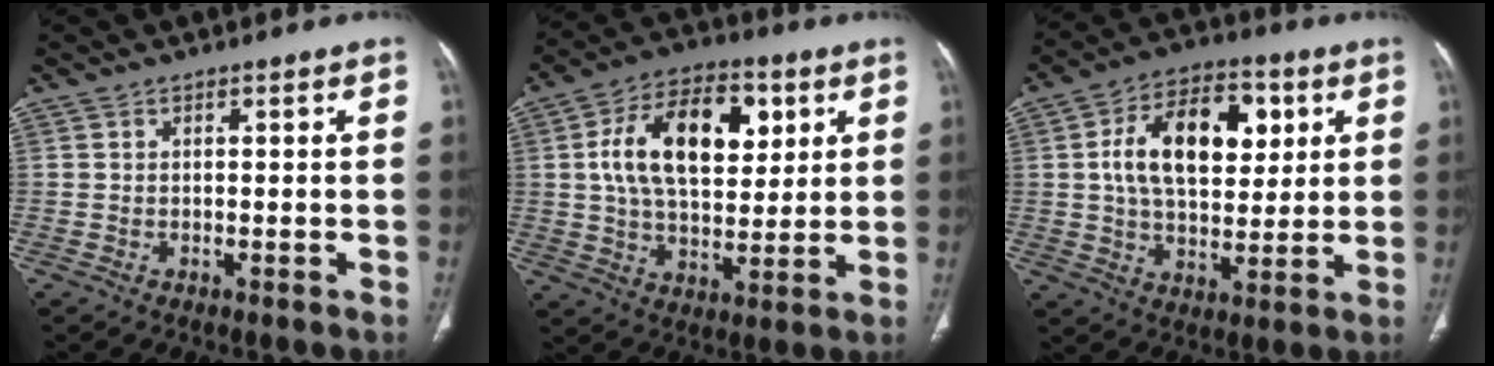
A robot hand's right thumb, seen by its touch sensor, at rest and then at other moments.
{"total": 18.7, "force": [5.0, 10.8, 14.4], "torque": [-0.212, -0.001, 0.083]}
{"total": 17.4, "force": [4.3, 10.3, 13.4], "torque": [-0.190, 0.002, 0.070]}